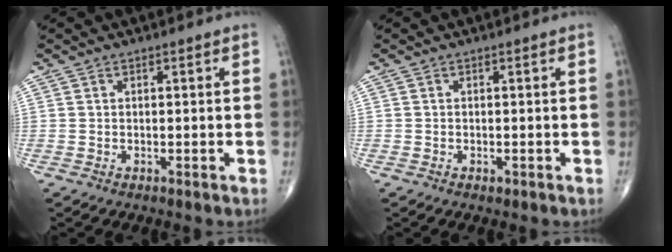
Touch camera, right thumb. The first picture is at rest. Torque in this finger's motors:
{"motor_torque": [0.29, 0.13, 0.21, -0.22, -0.02]}